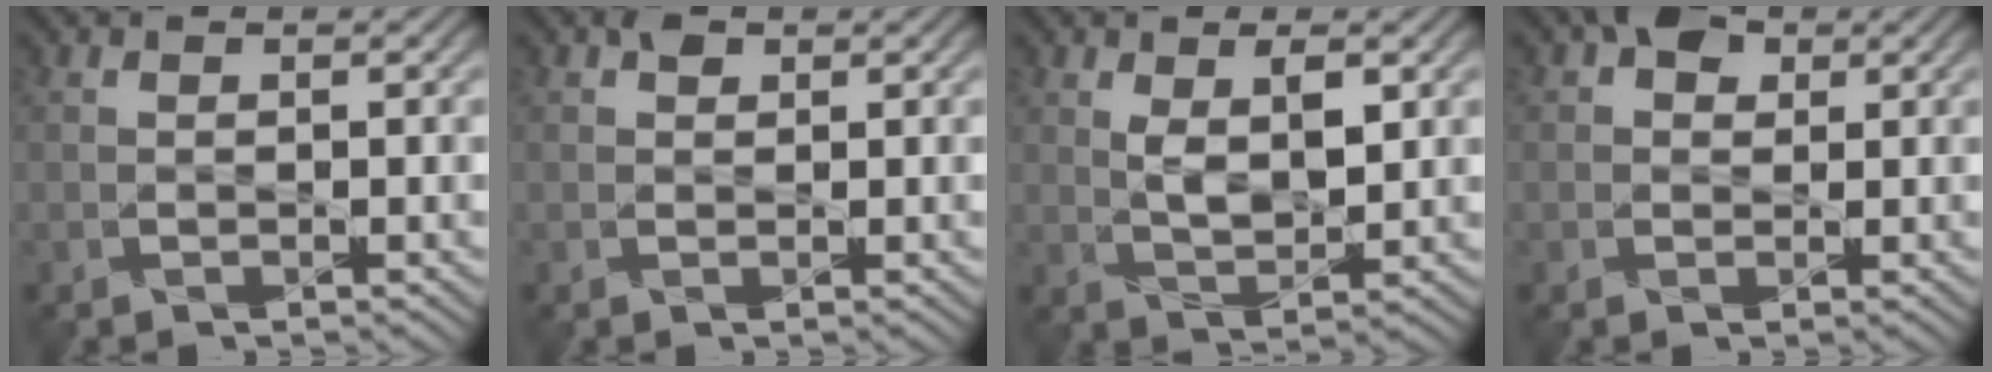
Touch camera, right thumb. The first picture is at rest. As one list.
[{"total": 1.1, "force": [0.6, 0.8, 0.5], "torque": [-0.008, -0.001, 0.009]}, {"total": 4.6, "force": [1.5, 2.2, 3.8], "torque": [-0.078, -0.007, 0.032]}, {"total": 3.1, "force": [1.3, 2.3, 1.6], "torque": [-0.027, 0.004, 0.014]}]